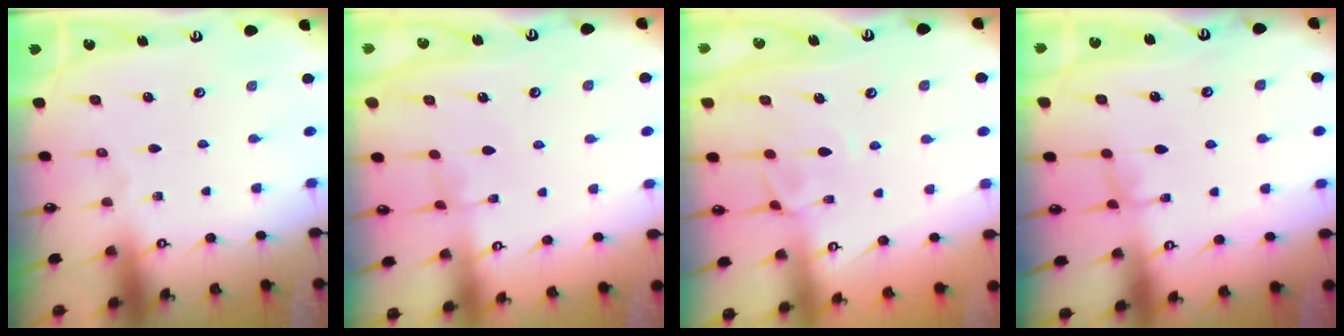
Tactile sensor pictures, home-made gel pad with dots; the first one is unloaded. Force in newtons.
{"total": 1.6, "press": 1.5, "slide": 0.5}
{"total": 2.7, "press": 2.4, "slide": 1.2}
{"total": 0.5, "press": 0.3, "slide": 0.4}